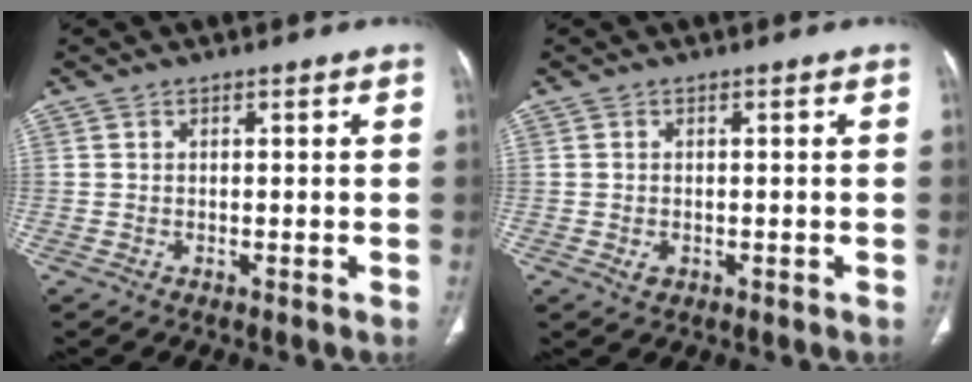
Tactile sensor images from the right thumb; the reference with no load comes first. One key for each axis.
{"total": 1.5, "fx": -0.4, "fy": 1.1, "fz": 1.0, "tx": -0.018, "ty": 0.002, "tz": -0.001}